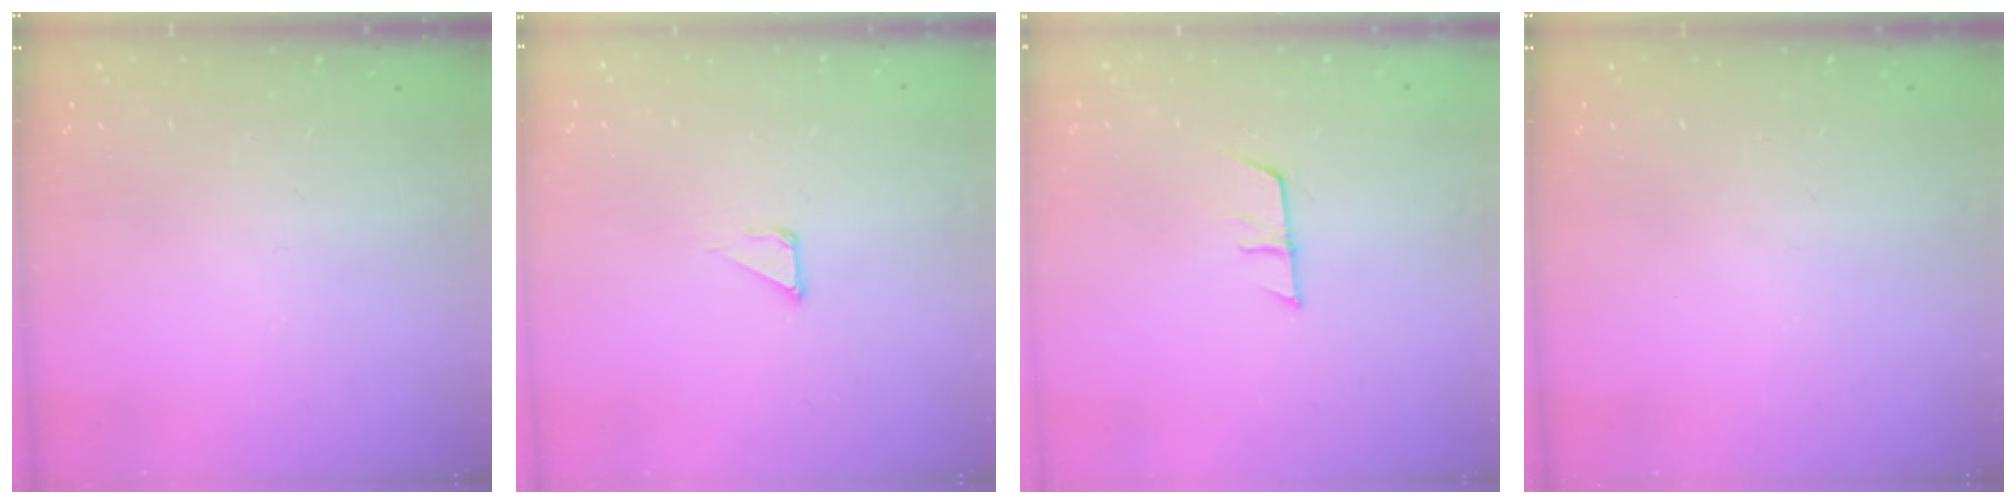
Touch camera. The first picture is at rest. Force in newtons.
{"total": 2.8, "press": 2.8, "slide": 0.1}
{"total": 7.2, "press": 7.1, "slide": 0.5}
{"total": 0.0}